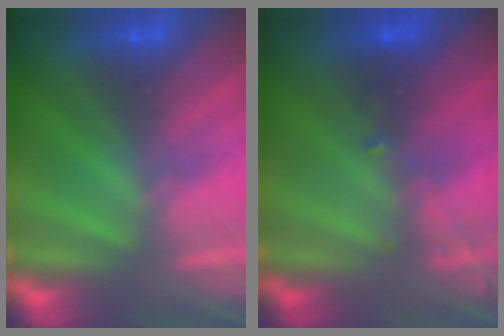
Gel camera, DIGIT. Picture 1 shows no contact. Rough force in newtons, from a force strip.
{"total": 2.8}